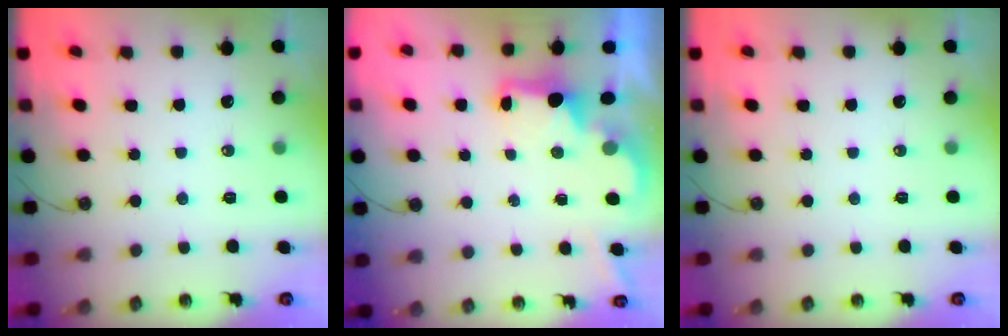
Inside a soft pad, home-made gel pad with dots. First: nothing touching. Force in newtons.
{"total": 2.2, "press": 2.1, "slide": 0.8}
{"total": 0.0}